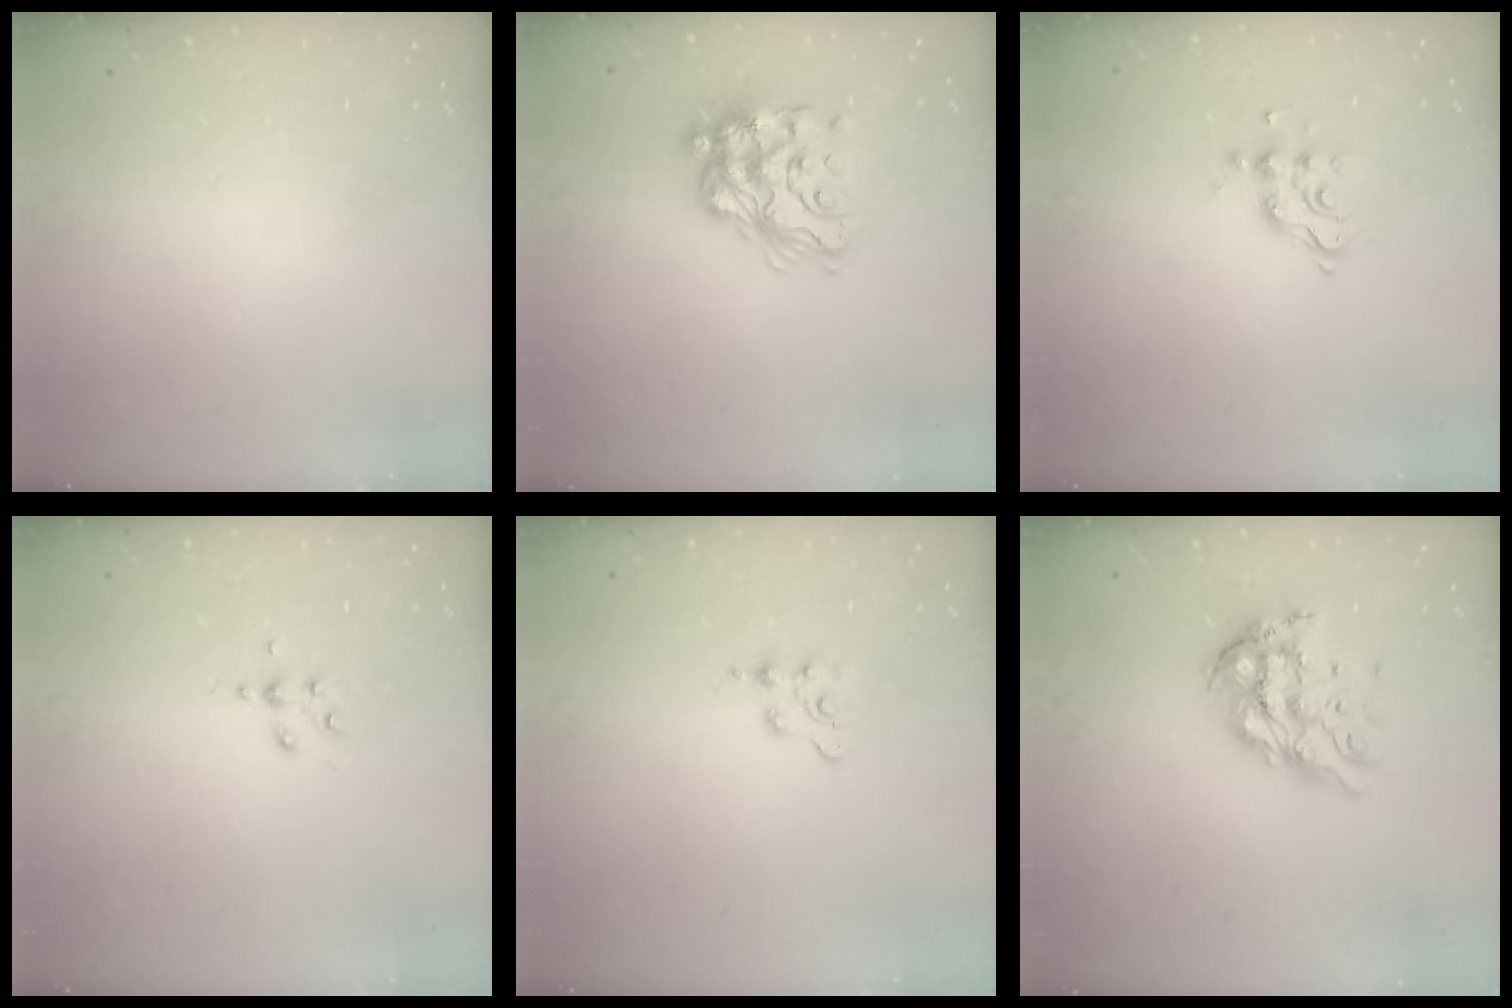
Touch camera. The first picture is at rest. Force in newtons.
{"total": 16.4, "press": 16.3, "slide": 1.7}
{"total": 7.1, "press": 7.1, "slide": 0.5}
{"total": 4.4, "press": 3.9, "slide": 2.0}
{"total": 2.9, "press": 2.9, "slide": 0.4}
{"total": 13.5, "press": 13.5, "slide": 1.0}